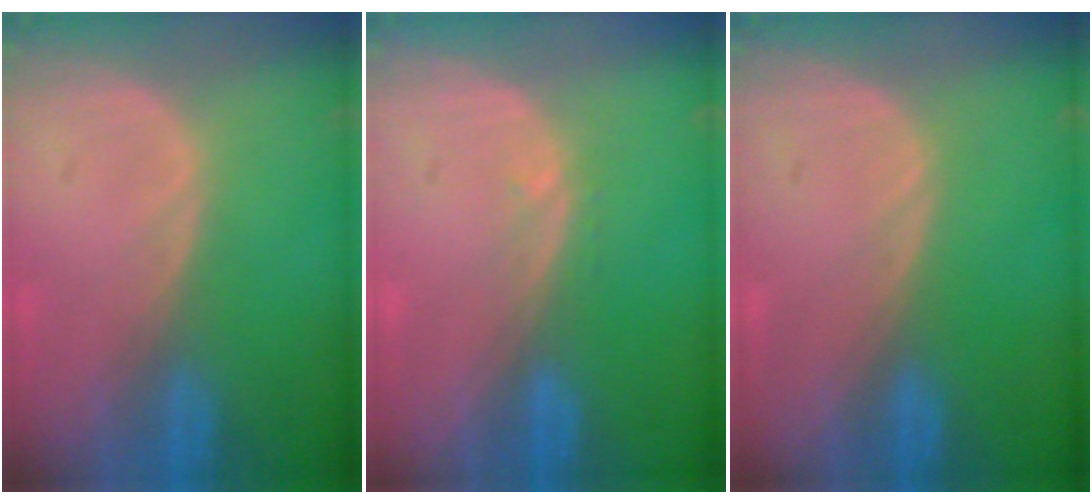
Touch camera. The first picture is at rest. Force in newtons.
{"total": 0.7, "press": 0.7, "slide": 0.2}
{"total": 0.0}